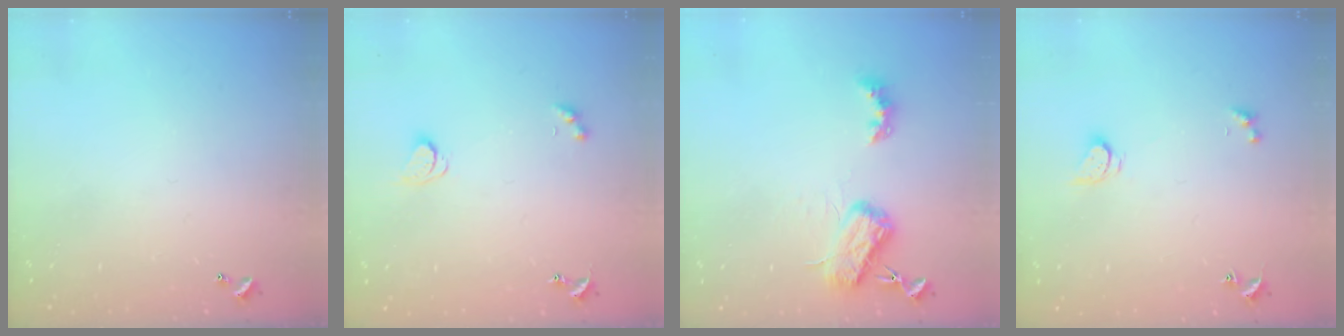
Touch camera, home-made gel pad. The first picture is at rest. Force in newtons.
{"total": 2.4, "press": 2.3, "slide": 0.6}
{"total": 5.3, "press": 5.2, "slide": 0.8}
{"total": 2.9, "press": 2.9, "slide": 0.5}